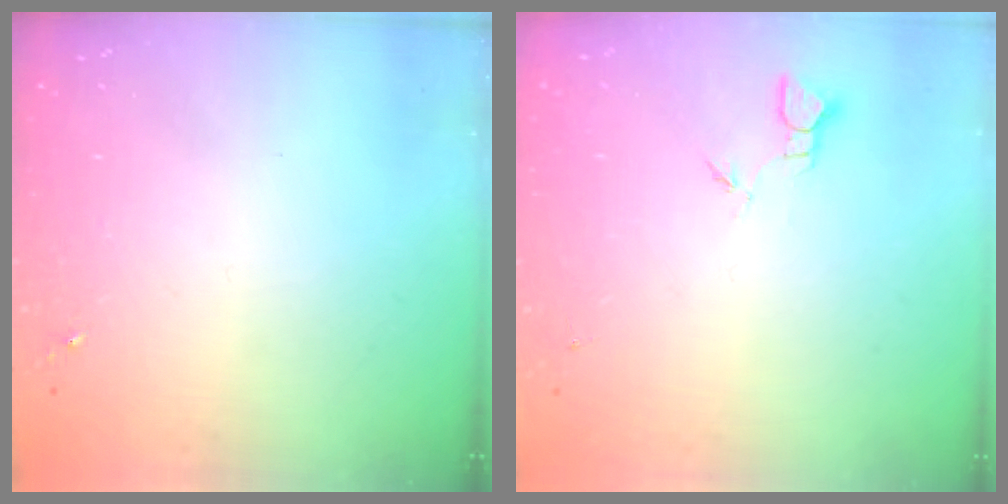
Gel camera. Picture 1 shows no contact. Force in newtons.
{"total": 2.4, "press": 2.4, "slide": 0.2}